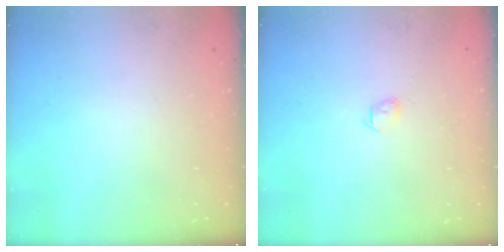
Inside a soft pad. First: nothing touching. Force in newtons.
{"total": 3.1, "press": 3.0, "slide": 0.8}